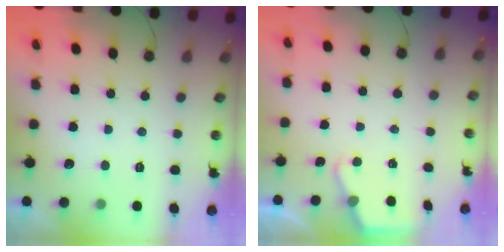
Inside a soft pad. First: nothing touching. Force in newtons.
{"total": 2.7, "press": 2.7, "slide": 0.2}